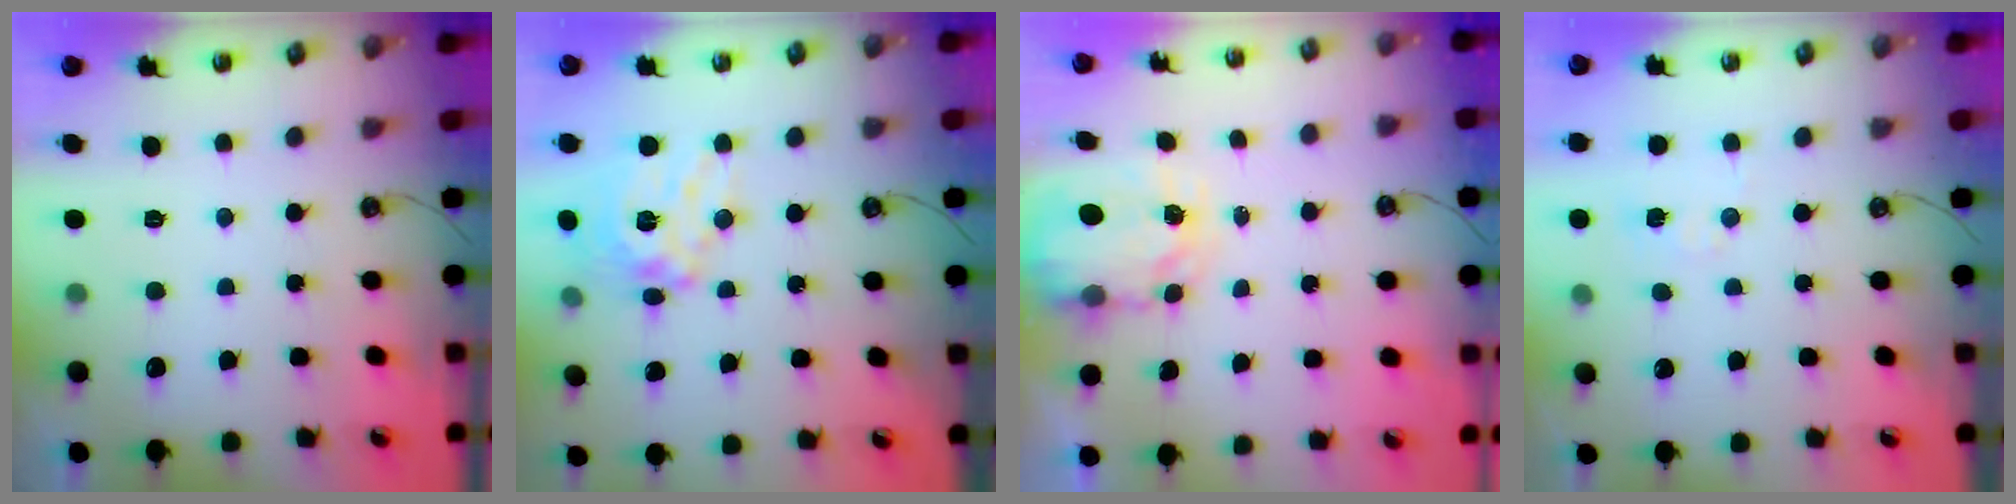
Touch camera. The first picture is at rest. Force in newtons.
{"total": 14.1, "press": 14.0, "slide": 1.3}
{"total": 4.0, "press": 4.0, "slide": 0.2}
{"total": 5.1, "press": 5.1, "slide": 0.5}